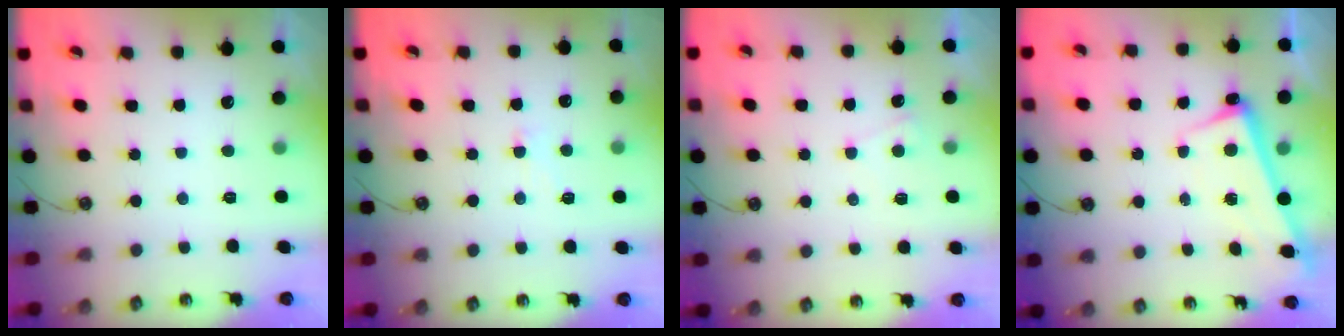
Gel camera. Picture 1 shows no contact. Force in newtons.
{"total": 1.5, "press": 1.4, "slide": 0.6}
{"total": 2.4, "press": 2.4, "slide": 0.3}
{"total": 2.6, "press": 2.4, "slide": 0.9}